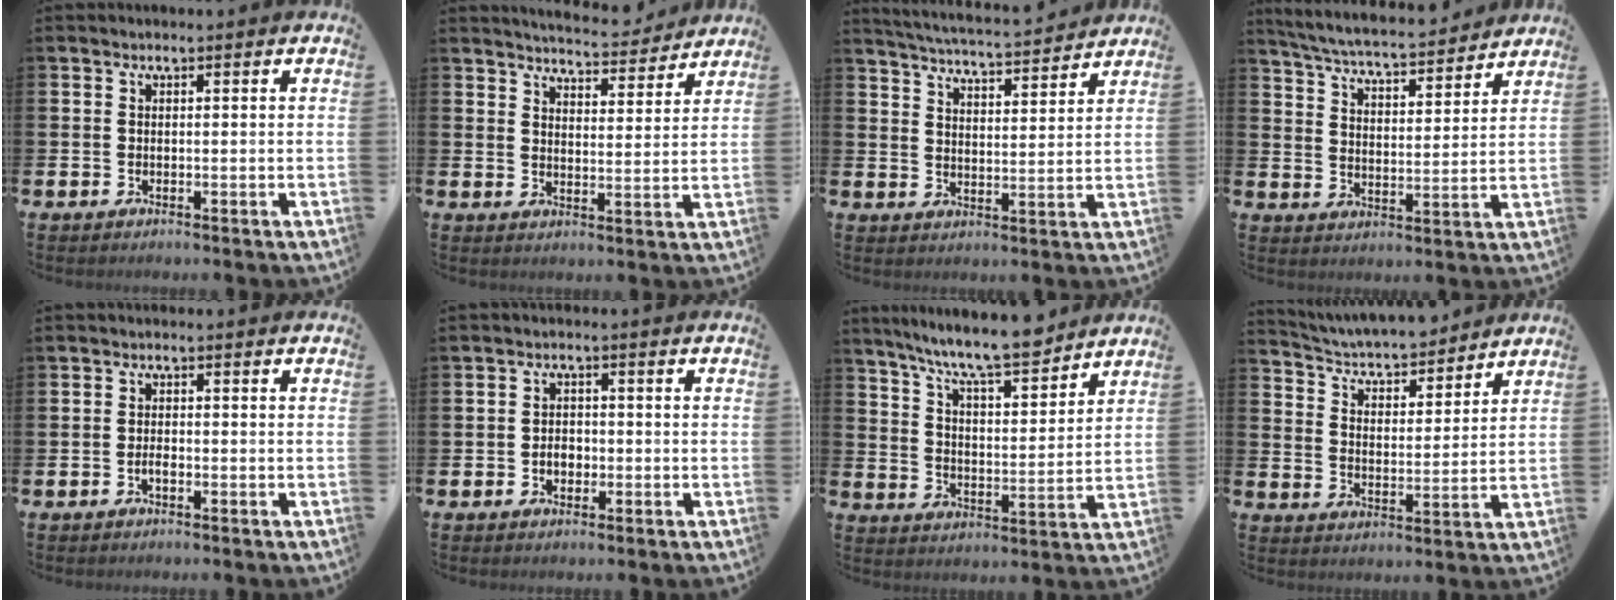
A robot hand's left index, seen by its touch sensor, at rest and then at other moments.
{"total": 5.6, "force": [5.6, 0.6, 0.4], "torque": [-0.012, -0.042, 0.097]}
{"total": 4.9, "force": [4.9, -0.1, 0.7], "torque": [-0.037, -0.039, 0.083]}
{"total": 5.7, "force": [5.5, 0.5, 1.3], "torque": [-0.056, -0.044, 0.094]}
{"total": 1.4, "force": [-0.7, 0.5, 1.1], "torque": [-0.021, 0.000, -0.013]}
{"total": 2.3, "force": [-0.7, 1.7, 1.4], "torque": [-0.020, 0.001, -0.018]}
{"total": 9.7, "force": [8.9, 0.8, 3.6], "torque": [-0.096, -0.050, 0.159]}
{"total": 5.1, "force": [4.8, 1.1, 0.9], "torque": [-0.049, -0.039, 0.080]}